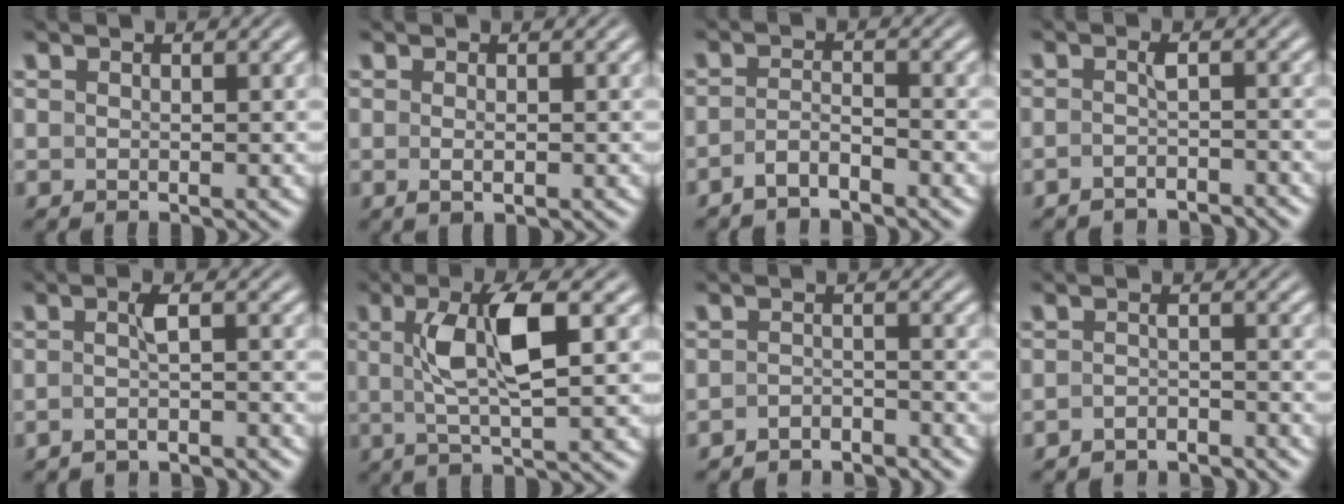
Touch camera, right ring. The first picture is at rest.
{"total": 1.0, "force": [-0.4, -0.1, 0.9], "torque": [-0.019, -0.005, -0.001]}
{"total": 2.8, "force": [-2.5, 0.8, 0.9], "torque": [-0.021, -0.008, -0.042]}
{"total": 3.0, "force": [-2.9, 0.1, 0.7], "torque": [-0.018, -0.010, -0.042]}
{"total": 3.1, "force": [-2.8, -0.1, 1.4], "torque": [-0.028, -0.011, -0.038]}
{"total": 5.5, "force": [0.8, 0.8, 5.4], "torque": [-0.095, 0.003, 0.015]}
{"total": 3.7, "force": [-3.7, 0.5, 0.1], "torque": [-0.002, -0.011, -0.060]}
{"total": 3.4, "force": [-3.4, 0.5, 0.3], "torque": [-0.005, -0.010, -0.056]}